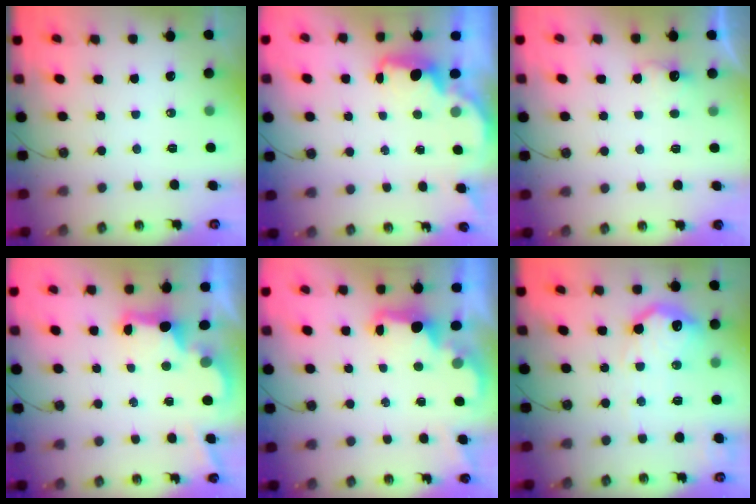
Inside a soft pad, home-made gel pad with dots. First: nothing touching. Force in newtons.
{"total": 2.1, "press": 1.9, "slide": 0.8}
{"total": 4.0, "press": 3.9, "slide": 1.0}
{"total": 2.7, "press": 2.6, "slide": 0.9}
{"total": 2.3, "press": 2.2, "slide": 0.8}
{"total": 16.5, "press": 16.4, "slide": 1.2}